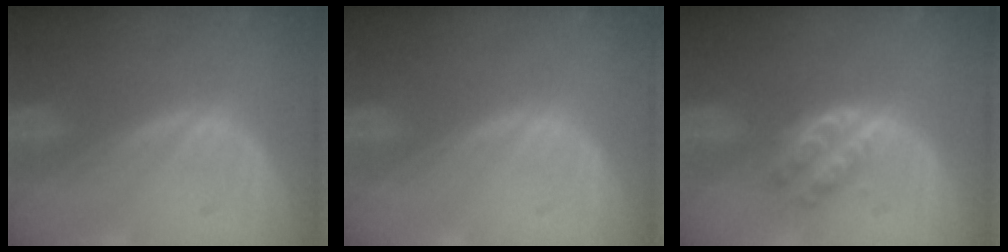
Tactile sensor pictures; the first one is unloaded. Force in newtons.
{"total": 0.0}
{"total": 4.2, "press": 4.2, "slide": 0.1}